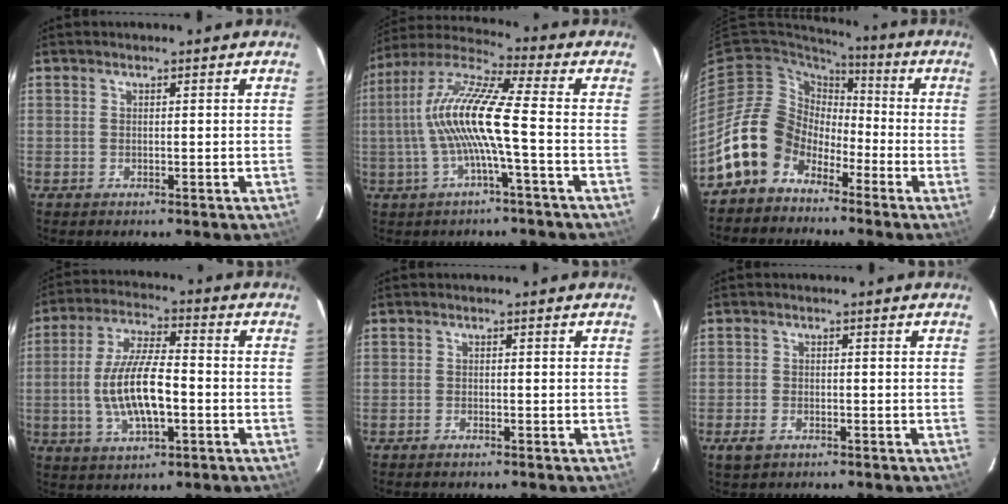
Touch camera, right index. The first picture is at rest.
{"total": 13.1, "force": [-1.9, 0.5, 13.0], "torque": [-0.250, 0.008, -0.035]}
{"total": 13.0, "force": [-7.4, 9.9, 4.0], "torque": [-0.090, 0.025, -0.136]}
{"total": 12.8, "force": [-2.4, 4.5, 11.8], "torque": [-0.237, 0.001, -0.037]}
{"total": 0.8, "force": [-0.8, 0.2, 0.2], "torque": [-0.010, 0.001, -0.018]}
{"total": 3.3, "force": [-2.0, 2.0, 1.7], "torque": [-0.041, -0.004, -0.035]}